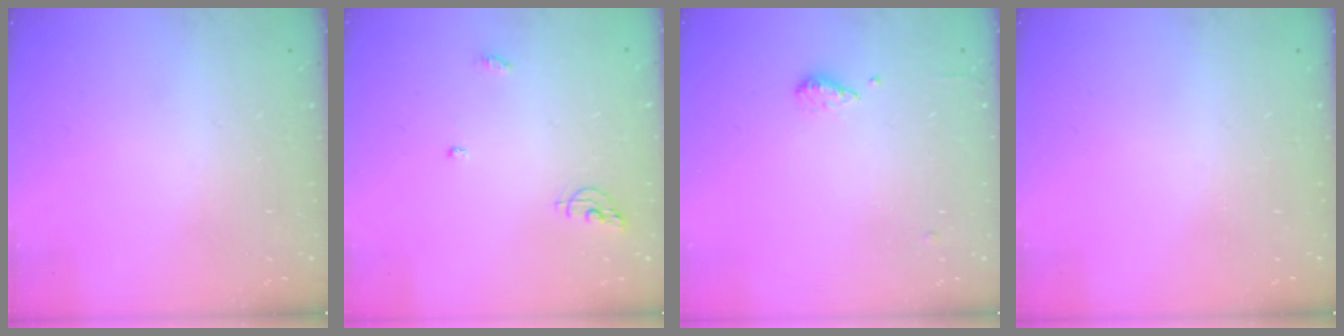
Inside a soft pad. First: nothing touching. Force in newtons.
{"total": 6.3, "press": 6.2, "slide": 0.6}
{"total": 6.1, "press": 6.0, "slide": 0.7}
{"total": 0.0}